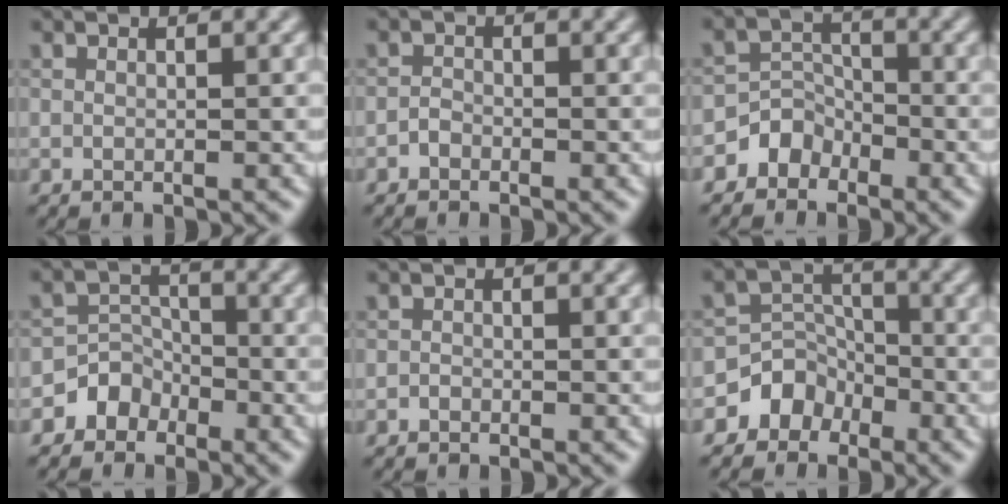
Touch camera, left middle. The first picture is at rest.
{"total": 0.9, "force": [-0.6, 0.6, 0.2], "torque": [-0.002, 0.003, -0.014]}
{"total": 2.6, "force": [-1.8, 1.9, 0.2], "torque": [0.022, 0.019, -0.039]}
{"total": 3.0, "force": [-1.9, 2.2, 0.1], "torque": [0.035, 0.018, -0.046]}
{"total": 0.6, "force": [-0.4, 0.4, 0.1], "torque": [0.000, -0.001, -0.008]}
{"total": 3.4, "force": [-2.3, 2.5, 0.3], "torque": [0.017, 0.022, -0.043]}